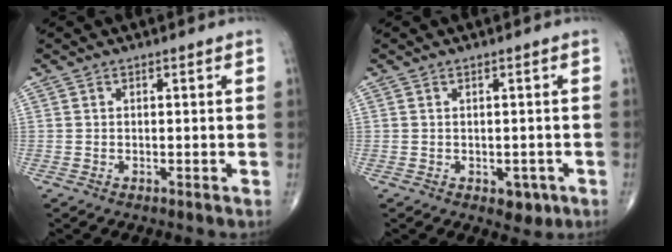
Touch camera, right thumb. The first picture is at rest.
{"total": 2.8, "force": [-1.0, 1.8, 1.9], "torque": [-0.008, 0.000, -0.006]}